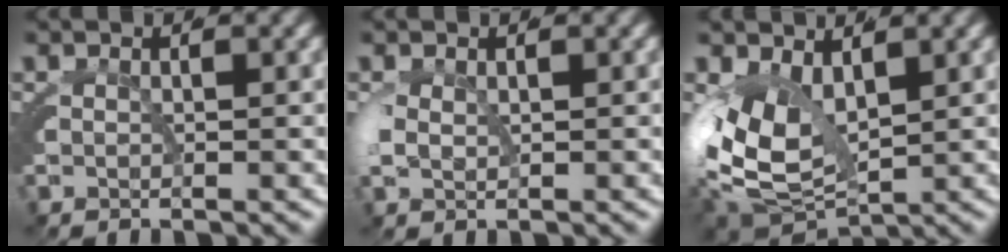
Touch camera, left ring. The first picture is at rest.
{"total": 1.5, "force": [0.0, 0.8, 1.2], "torque": [-0.041, -0.009, 0.012]}
{"total": 9.9, "force": [-1.0, 7.1, 6.8], "torque": [-0.150, -0.053, 0.011]}